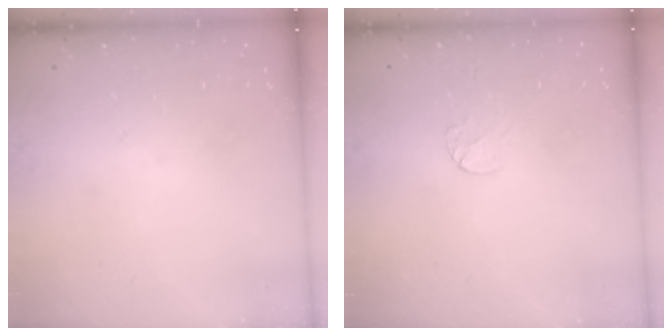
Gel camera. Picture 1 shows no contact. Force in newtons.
{"total": 4.0, "press": 4.0, "slide": 0.4}